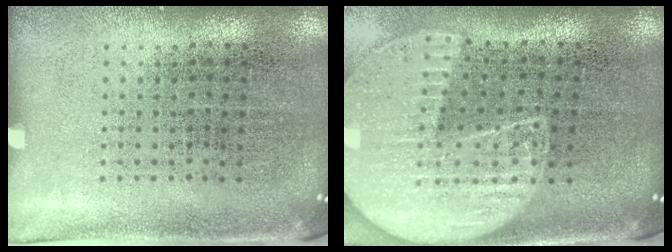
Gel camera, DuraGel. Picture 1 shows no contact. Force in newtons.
{"total": 2.2, "press": 1.9, "slide": 1.1}